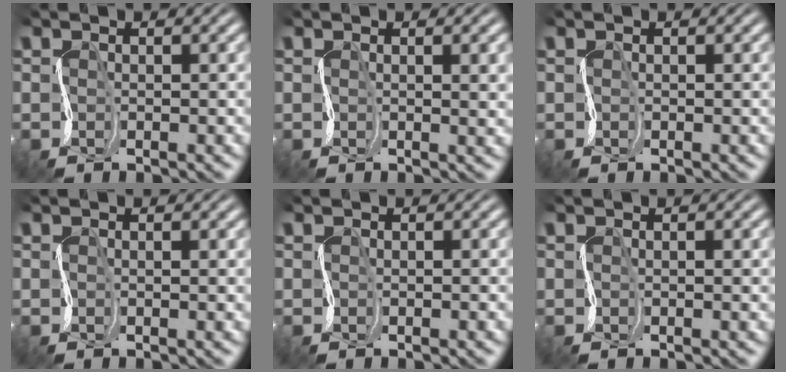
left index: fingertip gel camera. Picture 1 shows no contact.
{"total": 2.9, "force": [1.1, 1.0, 2.6], "torque": [-0.027, 0.013, 0.011]}
{"total": 0.0}
{"total": 0.5, "force": [0.5, 0.1, 0.2], "torque": [-0.003, 0.004, 0.004]}
{"total": 0.6, "force": [-0.1, 0.3, 0.5], "torque": [-0.004, 0.002, -0.002]}
{"total": 0.8, "force": [0.5, 0.2, 0.6], "torque": [-0.010, 0.002, 0.004]}